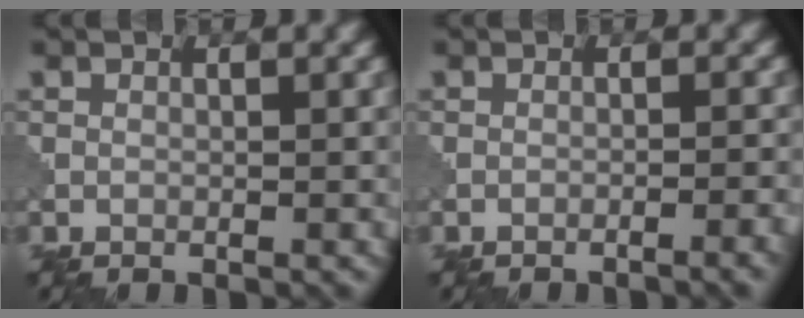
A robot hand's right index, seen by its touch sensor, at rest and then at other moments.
{"total": 2.8, "force": [-1.9, 0.6, 2.0], "torque": [-0.024, 0.013, -0.036]}